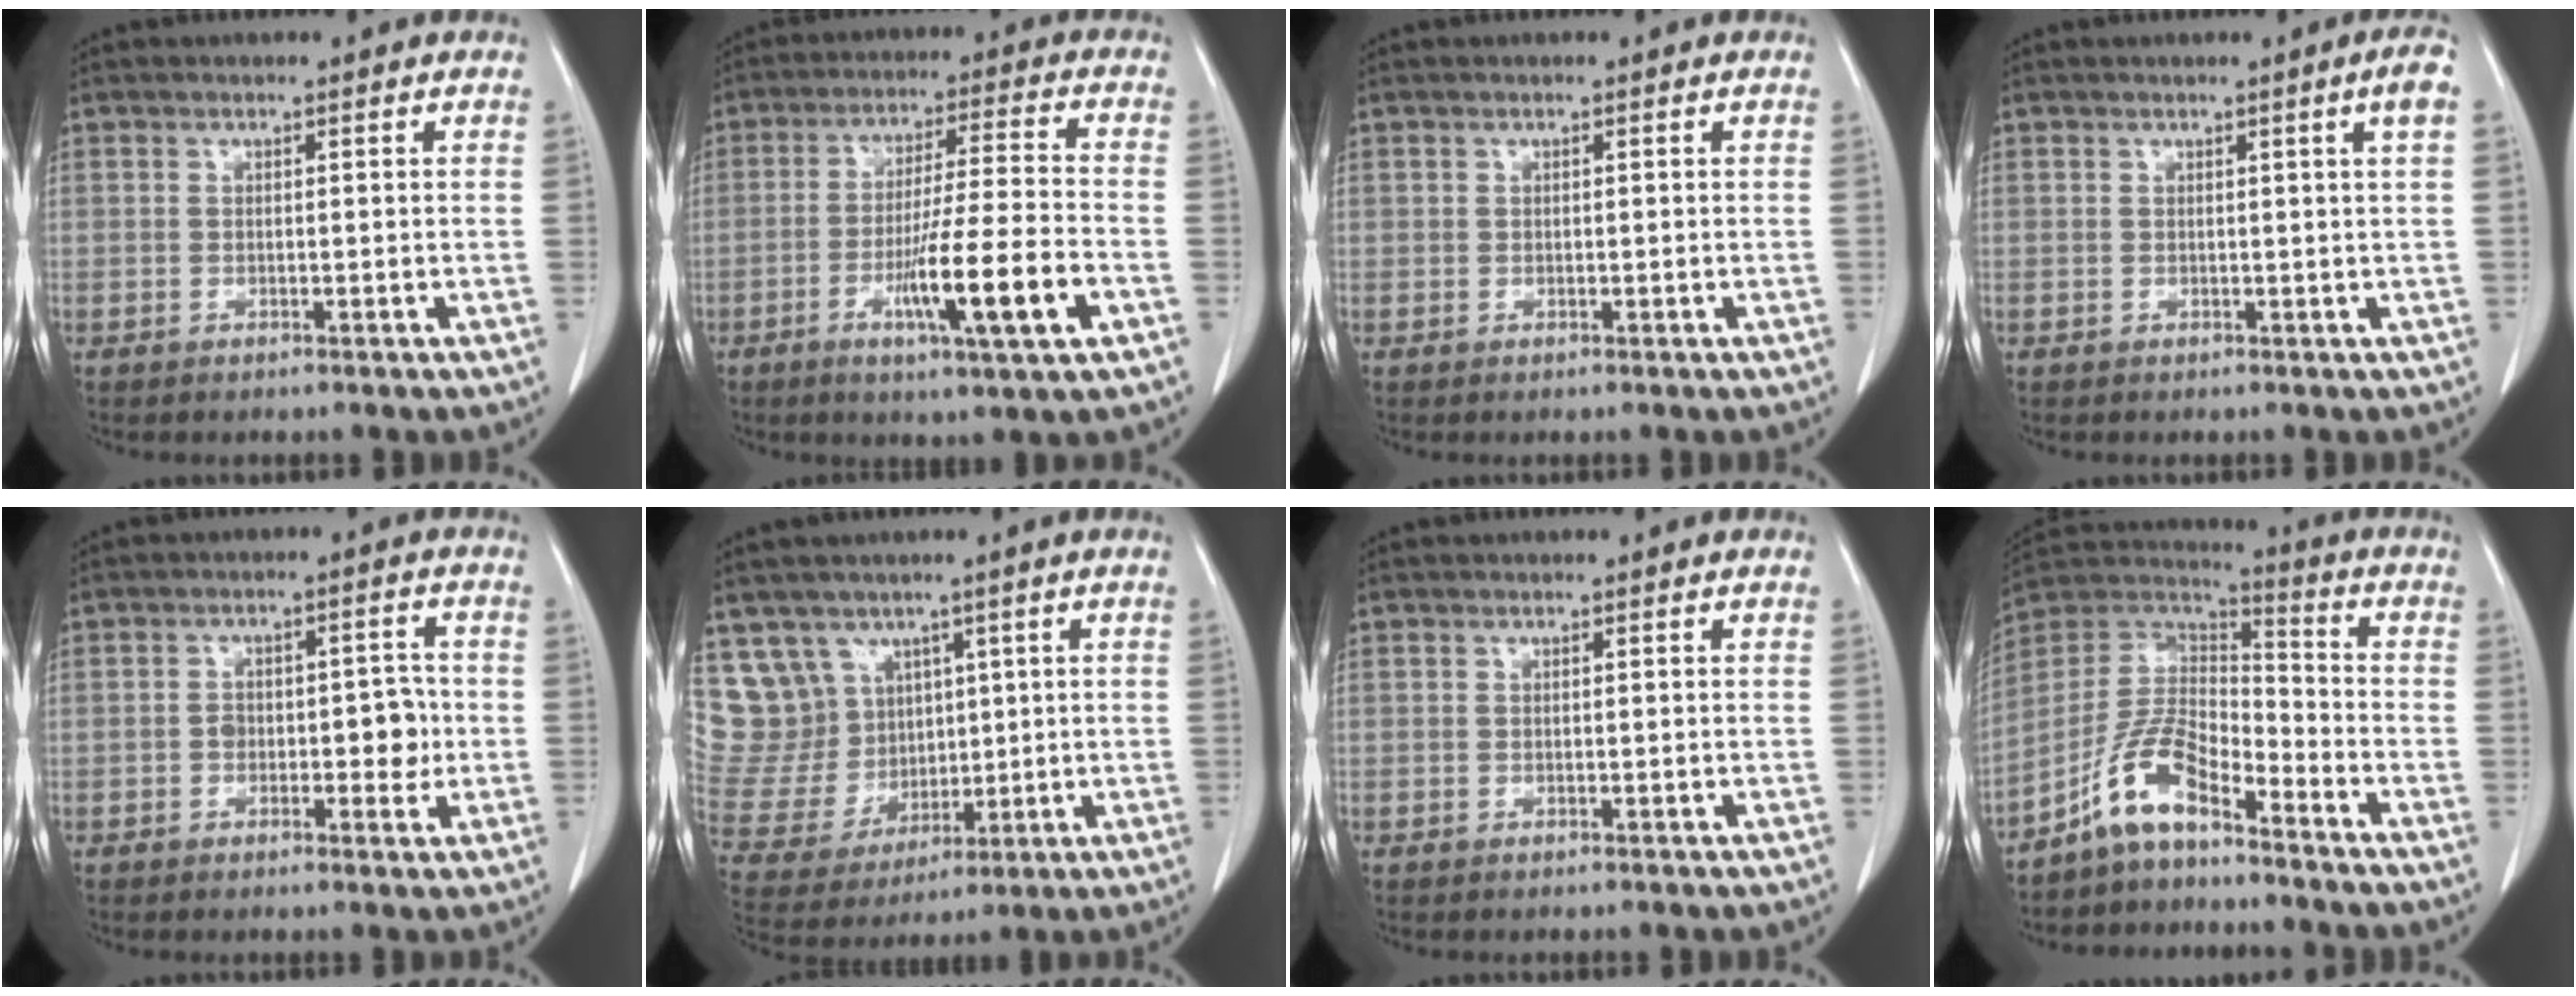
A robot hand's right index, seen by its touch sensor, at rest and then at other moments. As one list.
[{"total": 12.6, "force": [-4.6, -0.2, 11.7], "torque": [-0.201, -0.013, -0.076]}, {"total": 0.0}, {"total": 2.2, "force": [0.7, -0.7, 2.0], "torque": [-0.029, -0.002, 0.013]}, {"total": 5.5, "force": [-0.9, 3.1, 4.5], "torque": [-0.058, 0.020, -0.007]}, {"total": 10.8, "force": [6.1, 8.8, 1.2], "torque": [-0.046, 0.048, 0.145]}, {"total": 0.0}, {"total": 9.6, "force": [-6.8, 3.5, 5.9], "torque": [-0.134, 0.025, -0.132]}]